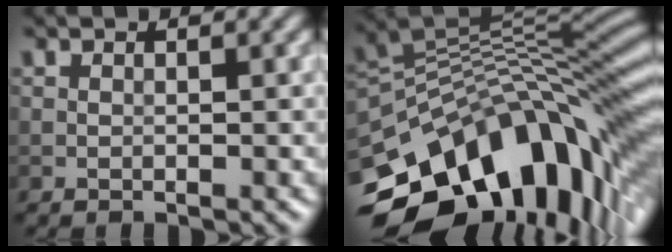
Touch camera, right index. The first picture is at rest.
{"total": 14.2, "force": [-6.0, 7.2, 10.6], "torque": [-0.175, 0.022, -0.111]}